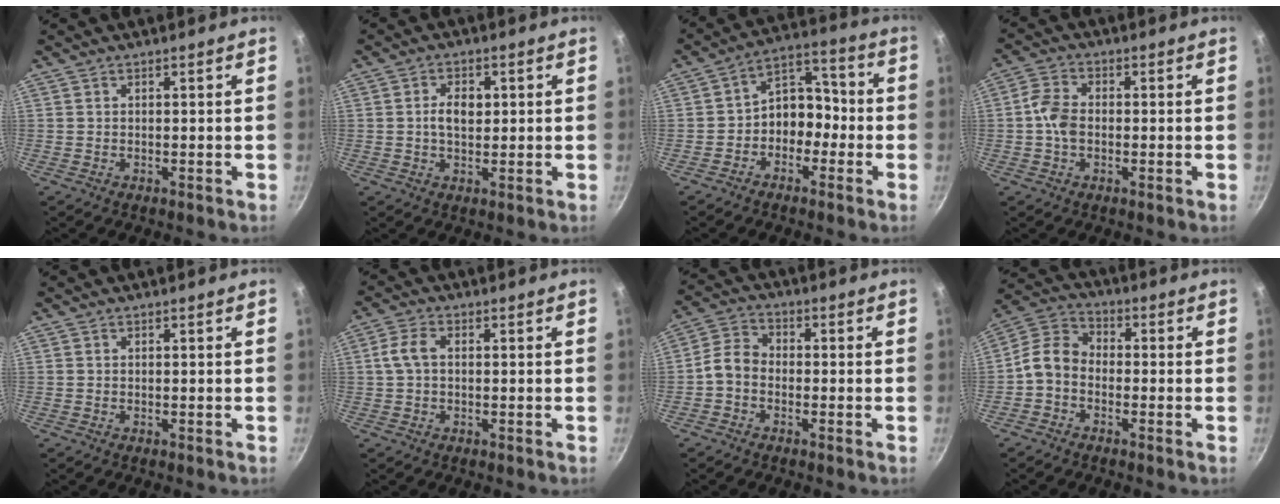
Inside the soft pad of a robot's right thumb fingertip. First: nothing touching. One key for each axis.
{"total": 4.6, "fx": 0.6, "fy": 2.9, "fz": 3.6, "tx": -0.053, "ty": 0.002, "tz": 0.008}
{"total": 9.3, "fx": -2.1, "fy": 6.9, "fz": 5.9, "tx": -0.051, "ty": 0.047, "tz": -0.052}
{"total": 5.6, "fx": -0.4, "fy": 3.7, "fz": 4.2, "tx": -0.082, "ty": 0.017, "tz": -0.015}
{"total": 0.0}
{"total": 4.2, "fx": 0.3, "fy": 2.6, "fz": 3.3, "tx": -0.075, "ty": 0.012, "tz": 0.002}
{"total": 5.9, "fx": -1.5, "fy": 4.5, "fz": 3.5, "tx": -0.057, "ty": 0.024, "tz": -0.043}
{"total": 7.8, "fx": -1.8, "fy": 5.9, "fz": 4.8, "tx": -0.081, "ty": 0.033, "tz": -0.052}